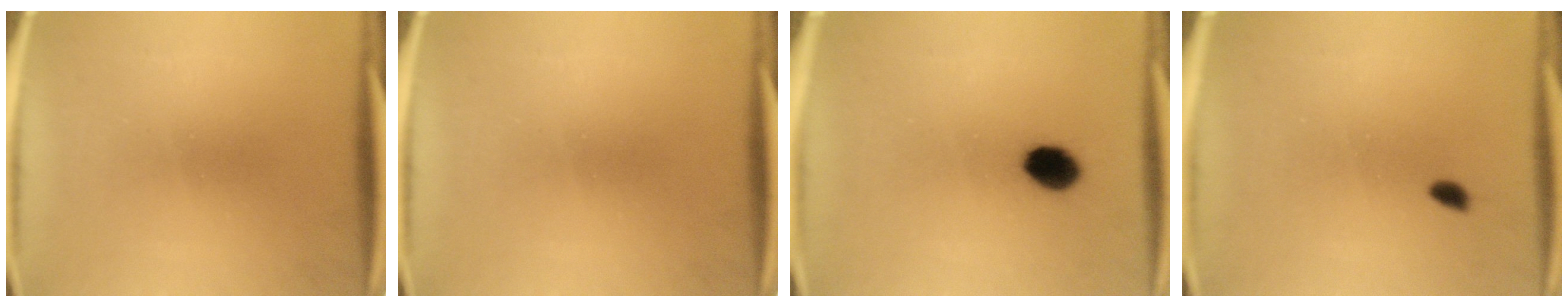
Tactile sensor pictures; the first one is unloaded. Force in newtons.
{"total": 0.0}
{"total": 6.2}
{"total": 1.5}